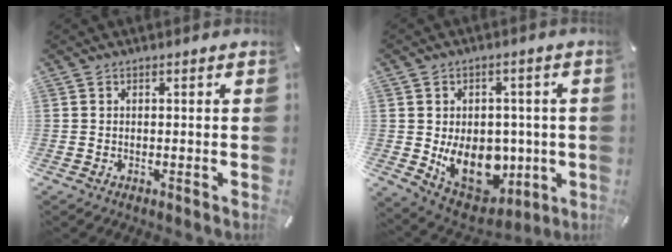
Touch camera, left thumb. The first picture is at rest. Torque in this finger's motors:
{"motor_torque": [2.12, 2.42, 0.41, -0.07, 0.12]}